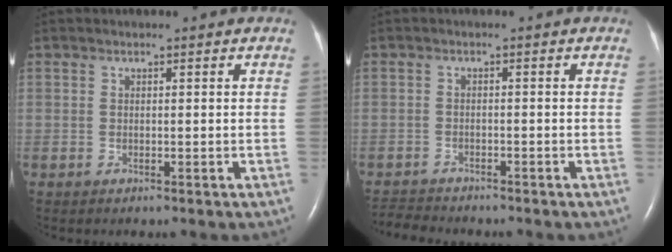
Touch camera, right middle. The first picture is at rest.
{"total": 4.0, "force": [-3.9, 0.4, 0.4], "torque": [-0.003, -0.015, -0.066]}